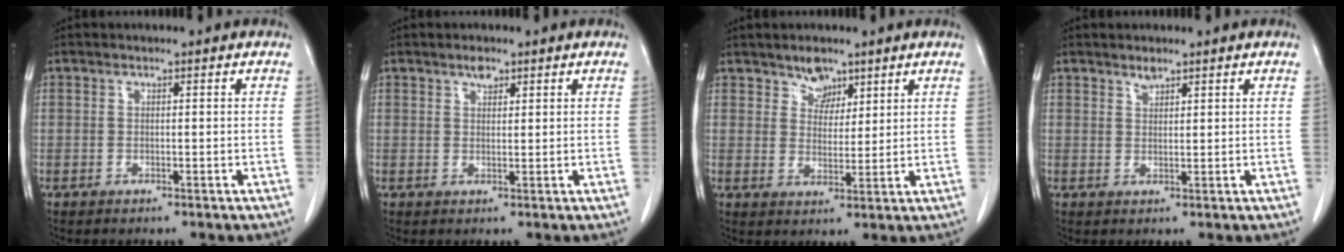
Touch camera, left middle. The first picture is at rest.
{"total": 1.6, "force": [1.1, 0.7, 0.9], "torque": [-0.016, 0.001, 0.019]}
{"total": 3.8, "force": [2.9, 2.2, 1.3], "torque": [-0.020, 0.000, 0.053]}
{"total": 1.3, "force": [1.2, 0.4, 0.4], "torque": [-0.011, -0.003, 0.022]}